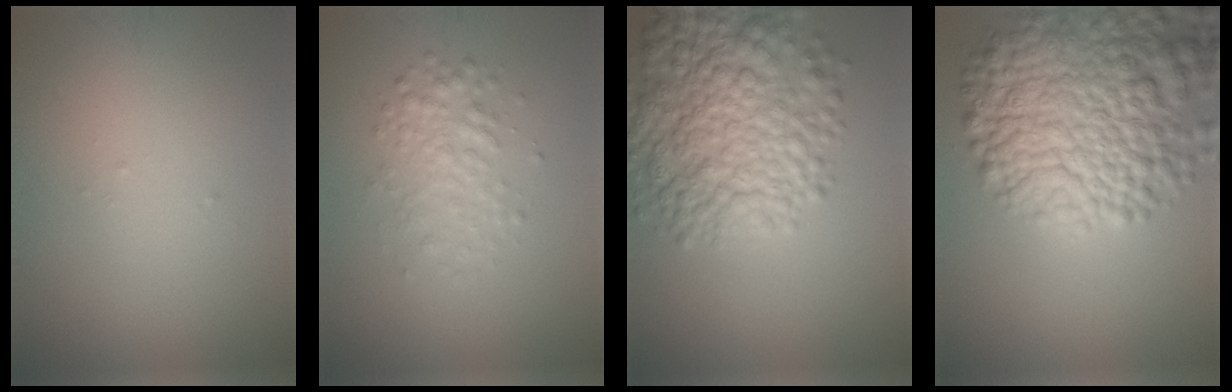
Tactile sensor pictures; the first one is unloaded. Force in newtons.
{"total": 2.7, "press": 2.7, "slide": 0.1}
{"total": 8.9, "press": 8.9, "slide": 0.3}
{"total": 11.6, "press": 11.6, "slide": 0.6}